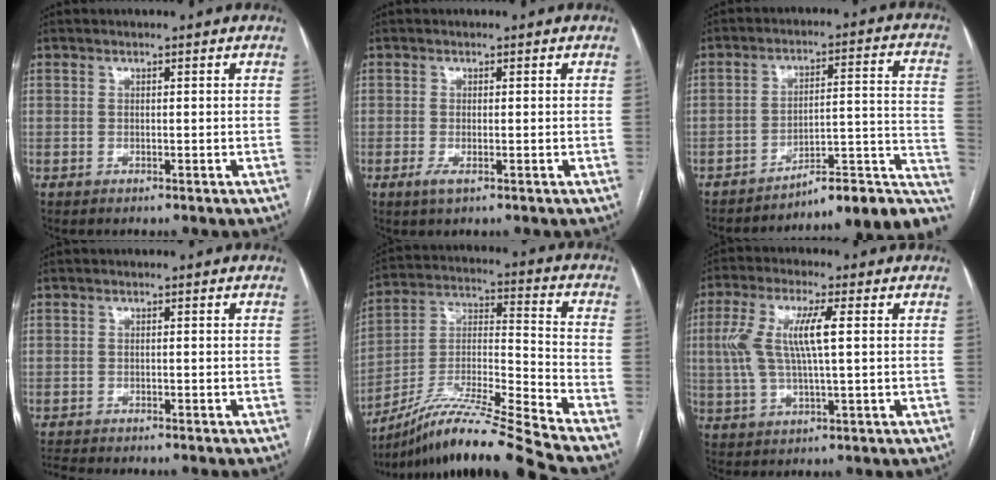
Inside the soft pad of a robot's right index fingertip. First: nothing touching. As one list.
[{"total": 1.8, "force": [-0.8, 0.3, 1.6], "torque": [-0.030, -0.004, -0.011]}, {"total": 15.9, "force": [-12.4, 2.7, 9.6], "torque": [-0.048, 0.061, -0.159]}, {"total": 3.1, "force": [-3.1, 0.2, 0.7], "torque": [-0.005, -0.009, -0.045]}, {"total": 19.6, "force": [-16.8, -2.4, 9.8], "torque": [-0.200, -0.011, -0.305]}, {"total": 9.0, "force": [1.3, 1.8, 8.7], "torque": [-0.196, 0.015, 0.026]}]